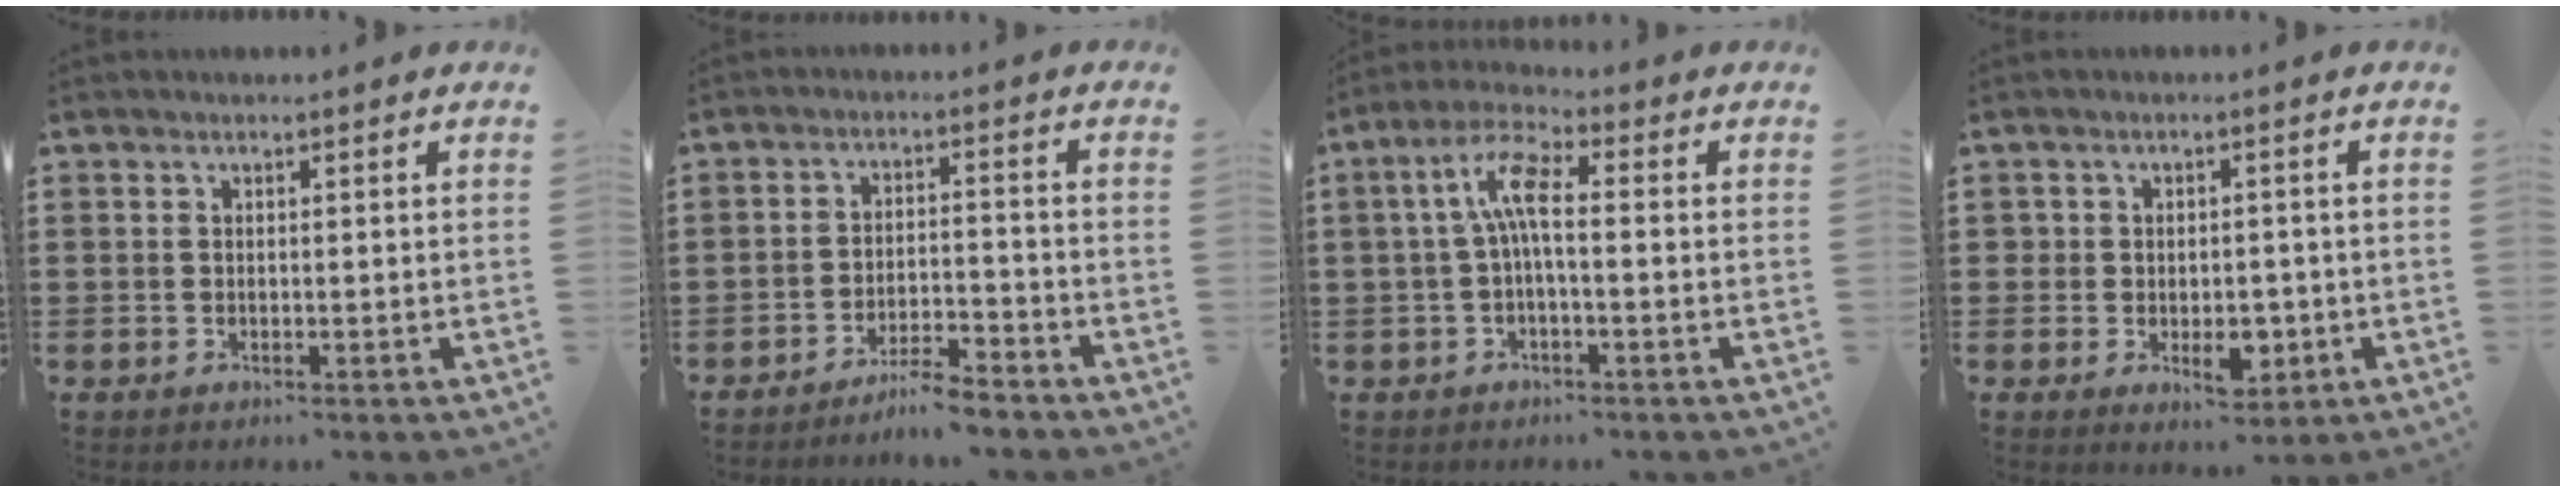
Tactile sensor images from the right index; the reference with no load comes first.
{"total": 4.4, "force": [-4.3, -0.2, 1.1], "torque": [-0.024, 0.001, -0.086]}
{"total": 6.7, "force": [0.0, 2.0, 6.4], "torque": [-0.144, 0.003, -0.008]}
{"total": 4.7, "force": [-1.0, 3.4, 3.0], "torque": [-0.042, 0.001, -0.021]}